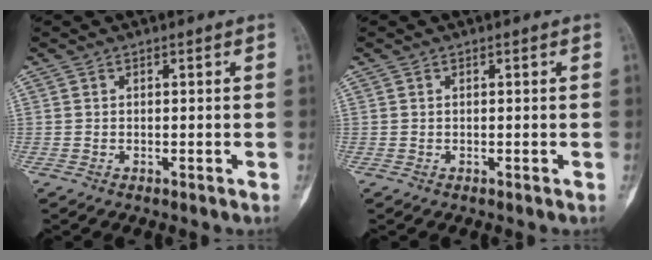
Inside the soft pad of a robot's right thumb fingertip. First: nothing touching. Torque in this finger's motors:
{"motor_torque": [0.40, -0.17, 0.34, 0.15, 0.07]}